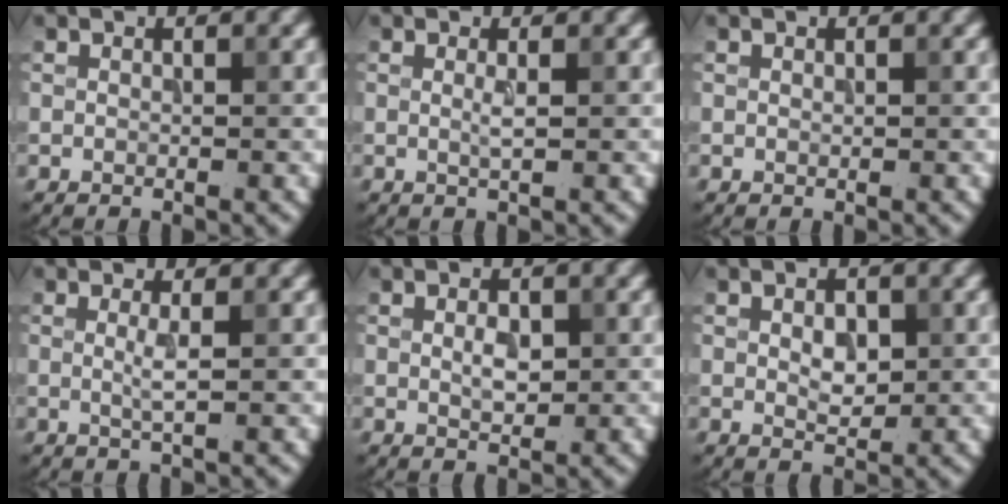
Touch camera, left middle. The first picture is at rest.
{"total": 1.1, "force": [0.1, 0.1, 1.0], "torque": [-0.020, 0.000, 0.000]}
{"total": 0.0}
{"total": 1.5, "force": [0.1, 0.2, 1.5], "torque": [-0.032, -0.002, 0.000]}
{"total": 1.9, "force": [0.3, 1.0, 1.6], "torque": [-0.032, -0.001, 0.007]}
{"total": 2.4, "force": [0.3, 1.4, 1.9], "torque": [-0.033, -0.001, 0.006]}